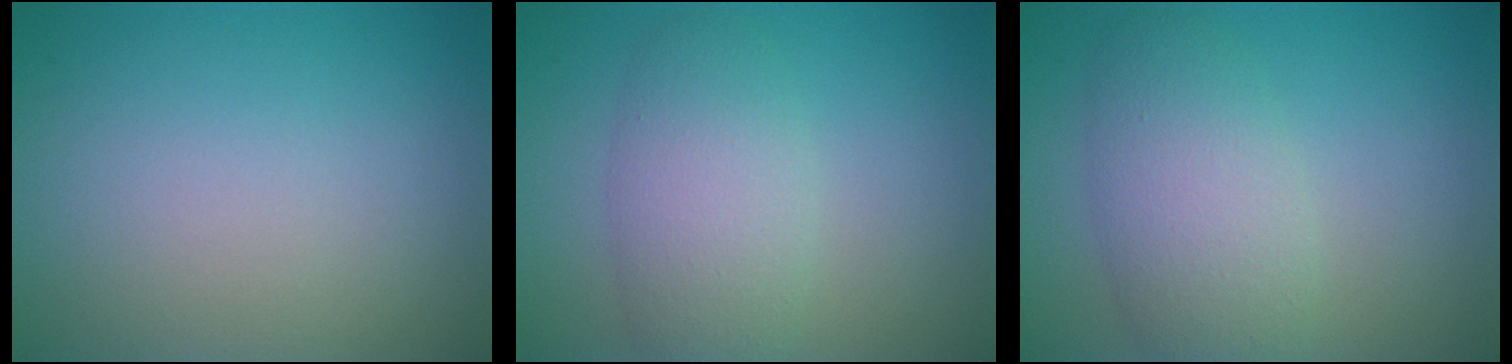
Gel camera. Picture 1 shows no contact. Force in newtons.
{"total": 4.3, "press": 4.3, "slide": 0.2}
{"total": 5.0, "press": 5.0, "slide": 0.1}